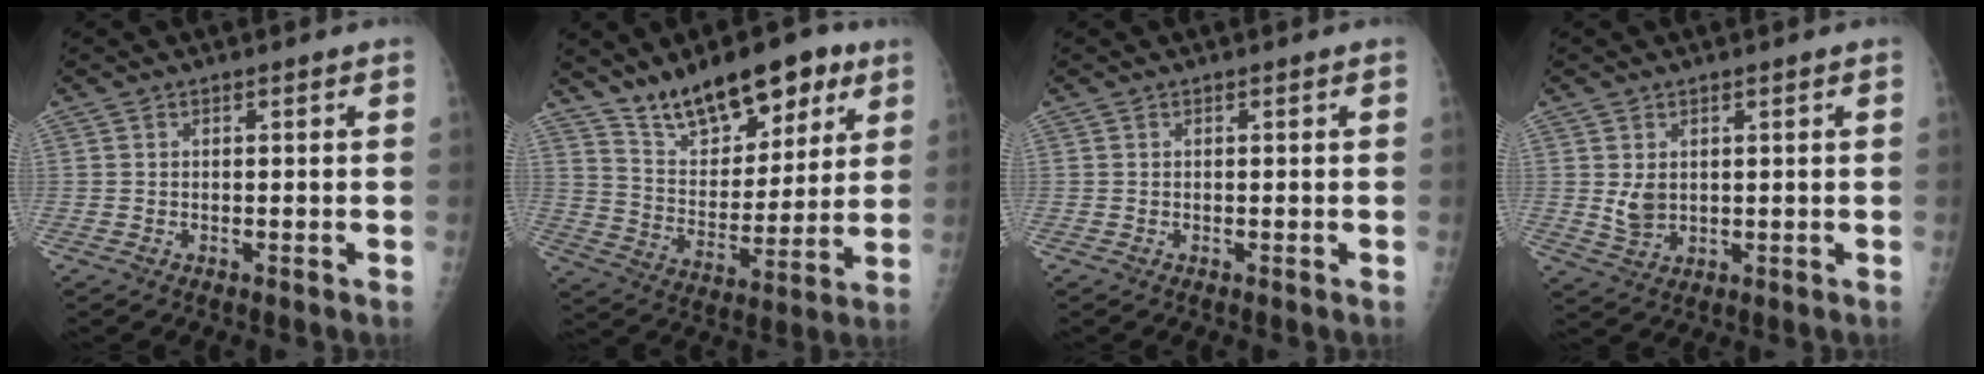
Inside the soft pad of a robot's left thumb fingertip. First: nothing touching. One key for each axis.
{"total": 17.2, "fx": 11.6, "fy": 7.8, "fz": 10.0, "tx": -0.111, "ty": -0.057, "tz": 0.201}
{"total": 0.0}
{"total": 3.6, "fx": 1.0, "fy": 2.6, "fz": 2.3, "tx": -0.034, "ty": -0.013, "tz": 0.027}